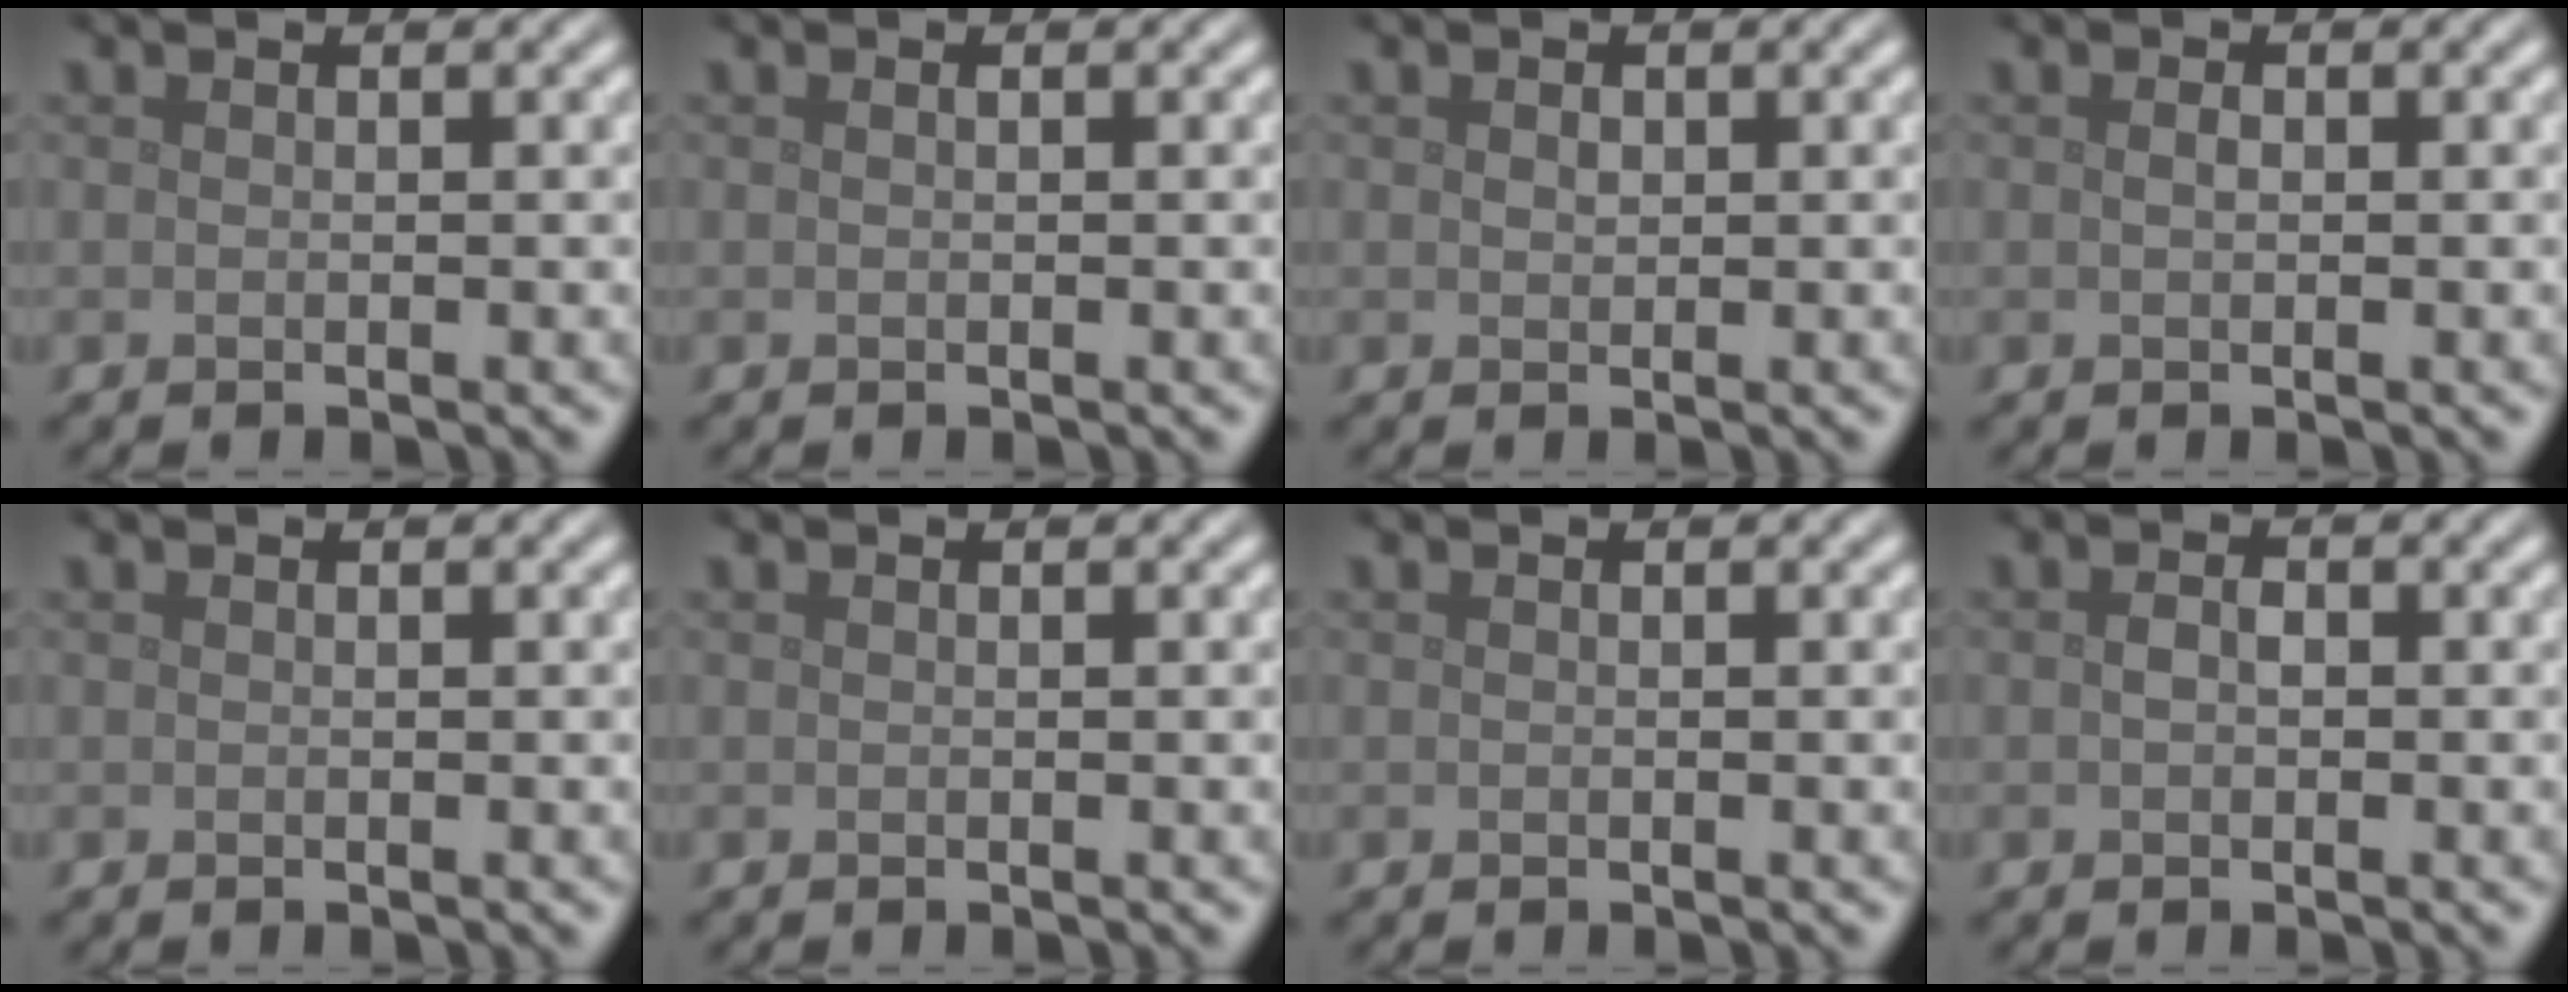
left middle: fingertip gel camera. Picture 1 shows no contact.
{"total": 0.0}
{"total": 0.6, "force": [0.2, 0.5, 0.4], "torque": [-0.009, -0.001, 0.004]}
{"total": 0.7, "force": [0.0, 0.4, 0.5], "torque": [-0.013, 0.000, 0.001]}
{"total": 0.0}
{"total": 0.0}
{"total": 0.0}
{"total": 1.2, "force": [-0.1, 0.8, 0.9], "torque": [-0.017, 0.001, -0.003]}